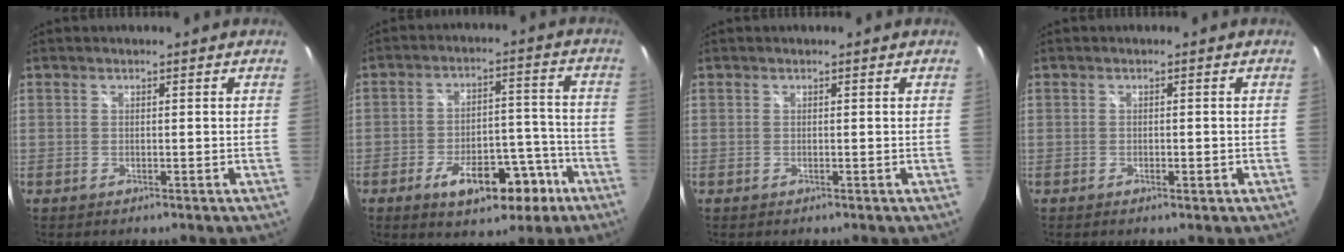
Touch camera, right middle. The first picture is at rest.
{"total": 12.7, "force": [-7.1, 6.2, 8.5], "torque": [-0.145, 0.019, -0.091]}
{"total": 0.0}
{"total": 1.2, "force": [-0.6, 0.5, 0.9], "torque": [-0.014, -0.001, -0.010]}